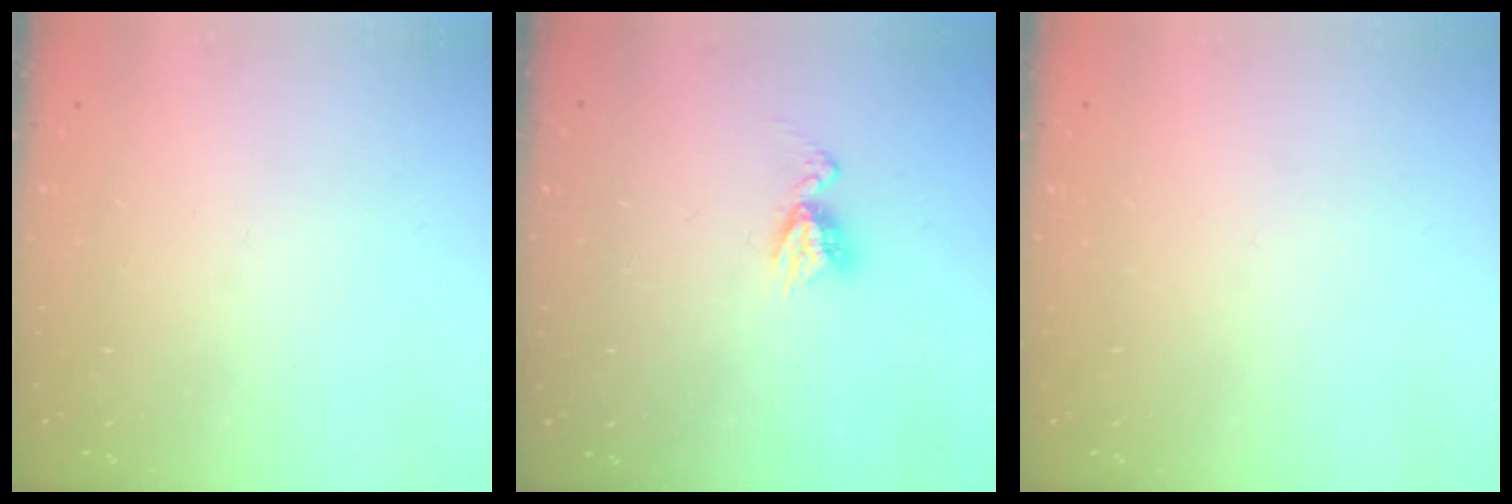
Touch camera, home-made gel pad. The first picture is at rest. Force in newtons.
{"total": 6.2, "press": 6.2, "slide": 0.5}
{"total": 0.0}